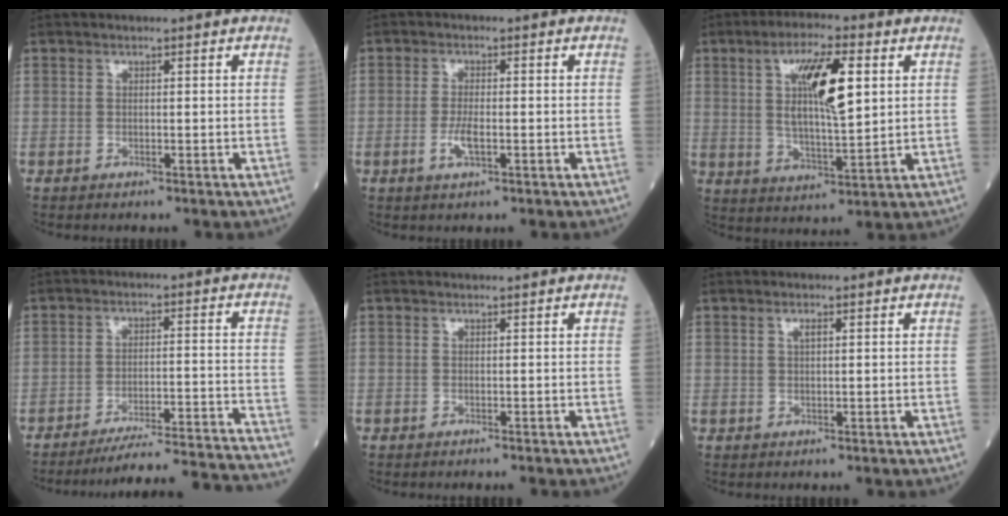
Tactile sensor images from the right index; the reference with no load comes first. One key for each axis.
{"total": 2.9, "fx": -0.9, "fy": 0.7, "fz": 2.7, "tx": -0.060, "ty": -0.003, "tz": -0.017}
{"total": 11.1, "fx": 3.2, "fy": 2.2, "fz": 10.4, "tx": -0.188, "ty": 0.004, "tz": 0.058}
{"total": 20.6, "fx": -19.8, "fy": -1.7, "fz": 5.3, "tx": -0.038, "ty": -0.017, "tz": -0.263}
{"total": 0.0}
{"total": 1.0, "fx": 0.5, "fy": 0.3, "fz": 0.9, "tx": -0.018, "ty": 0.001, "tz": 0.007}